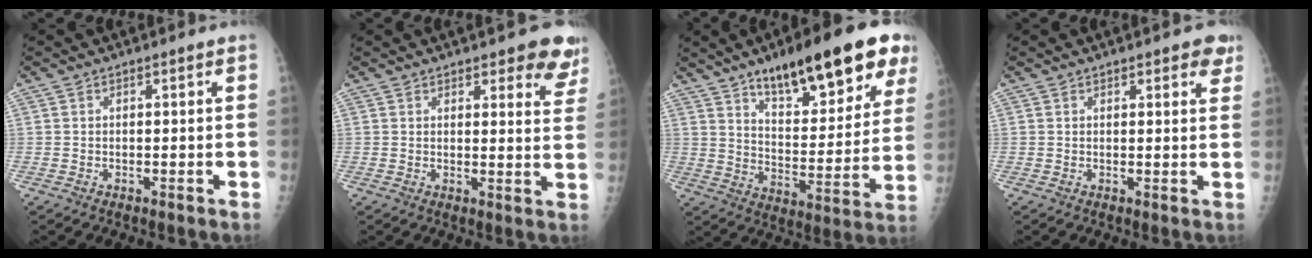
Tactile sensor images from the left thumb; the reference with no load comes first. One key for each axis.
{"total": 7.6, "fx": 6.0, "fy": 3.0, "fz": 3.7, "tx": -0.001, "ty": -0.032, "tz": 0.057}
{"total": 23.2, "fx": 14.2, "fy": 7.6, "fz": 16.6, "tx": -0.200, "ty": -0.049, "tz": 0.216}
{"total": 3.8, "fx": 2.4, "fy": 1.7, "fz": 2.4, "tx": -0.006, "ty": -0.009, "tz": 0.025}